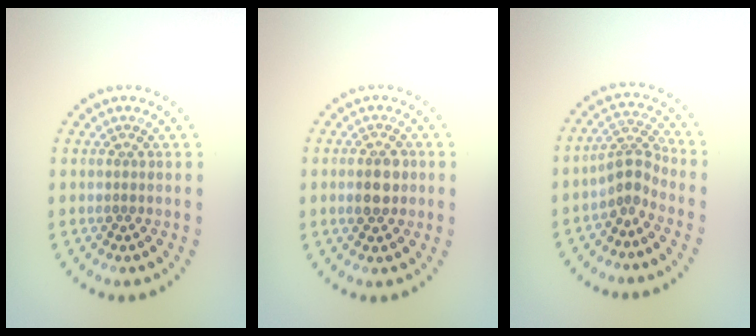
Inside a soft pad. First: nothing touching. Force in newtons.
{"total": 2.8, "press": 2.8, "slide": 0.0}
{"total": 2.6, "press": 1.9, "slide": 1.8}